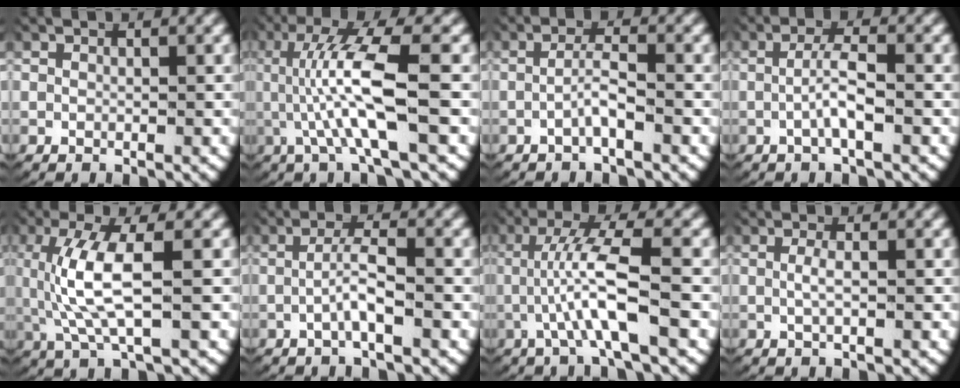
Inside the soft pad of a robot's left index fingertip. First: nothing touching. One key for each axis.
{"total": 7.3, "fx": 0.6, "fy": 1.6, "fz": 7.1, "tx": -0.135, "ty": 0.007, "tz": 0.007}
{"total": 2.1, "fx": -1.3, "fy": 0.1, "fz": 1.6, "tx": -0.037, "ty": -0.002, "tz": -0.023}
{"total": 2.8, "fx": -0.9, "fy": 0.5, "fz": 2.6, "tx": -0.053, "ty": -0.002, "tz": -0.016}
{"total": 5.8, "fx": 0.4, "fy": 1.7, "fz": 5.6, "tx": -0.126, "ty": -0.003, "tz": 0.015}
{"total": 2.7, "fx": -1.1, "fy": 0.4, "fz": 2.4, "tx": -0.051, "ty": -0.001, "tz": -0.020}
{"total": 5.6, "fx": 0.3, "fy": 1.1, "fz": 5.5, "tx": -0.102, "ty": 0.006, "tz": -0.001}
{"total": 1.3, "fx": -0.2, "fy": 0.1, "fz": 1.3, "tx": -0.036, "ty": -0.006, "tz": -0.001}